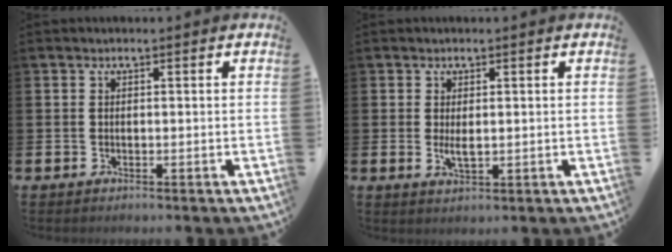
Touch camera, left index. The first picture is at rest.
{"total": 2.2, "force": [0.3, 0.8, 2.0], "torque": [-0.026, -0.003, 0.003]}